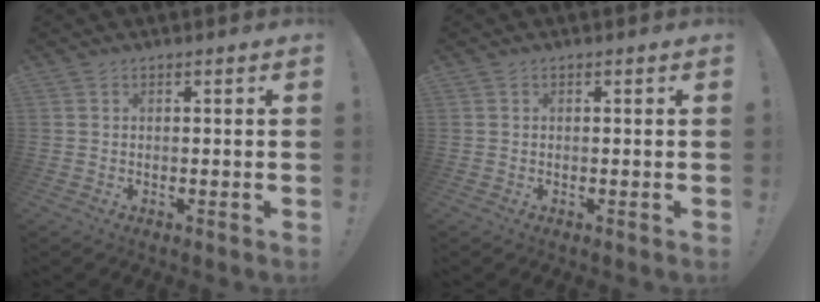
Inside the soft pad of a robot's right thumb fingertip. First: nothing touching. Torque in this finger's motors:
{"motor_torque": [-0.21, -0.09, 0.06, 0.22, 0.00]}